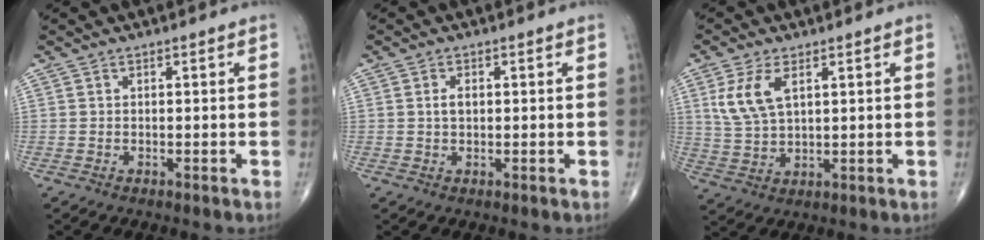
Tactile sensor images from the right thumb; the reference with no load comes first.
{"total": 2.6, "force": [0.2, 1.6, 2.1], "torque": [-0.037, 0.005, 0.001]}
{"total": 8.0, "force": [3.0, 4.0, 6.2], "torque": [-0.131, -0.006, 0.066]}